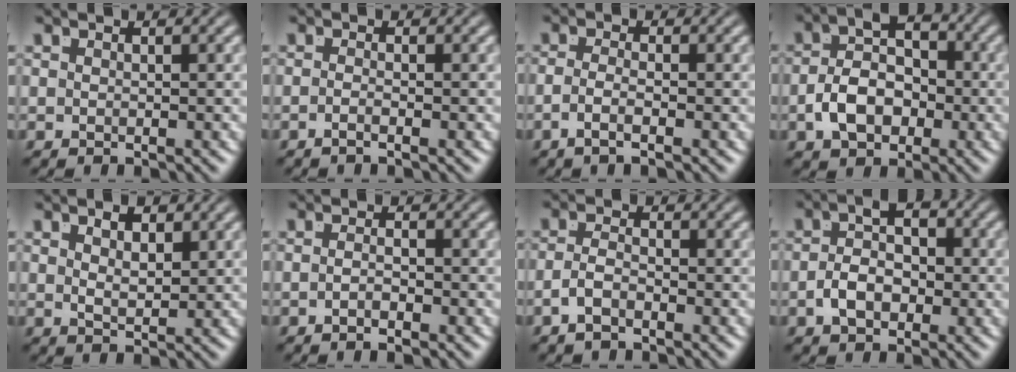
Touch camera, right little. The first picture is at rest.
{"total": 1.5, "force": [-1.2, -0.6, 0.8], "torque": [-0.015, -0.005, -0.021]}
{"total": 2.2, "force": [-1.4, -0.3, 1.7], "torque": [-0.039, -0.014, -0.018]}
{"total": 6.0, "force": [-0.4, 3.9, 4.5], "torque": [-0.070, -0.001, -0.008]}
{"total": 2.1, "force": [1.0, 0.3, 1.8], "torque": [-0.025, -0.012, 0.027]}
{"total": 1.8, "force": [-1.4, -0.5, 1.1], "torque": [-0.020, -0.005, -0.023]}
{"total": 2.1, "force": [-1.4, 0.6, 1.4], "torque": [-0.031, -0.013, -0.020]}
{"total": 3.9, "force": [-0.7, 2.0, 3.3], "torque": [-0.045, 0.000, -0.012]}